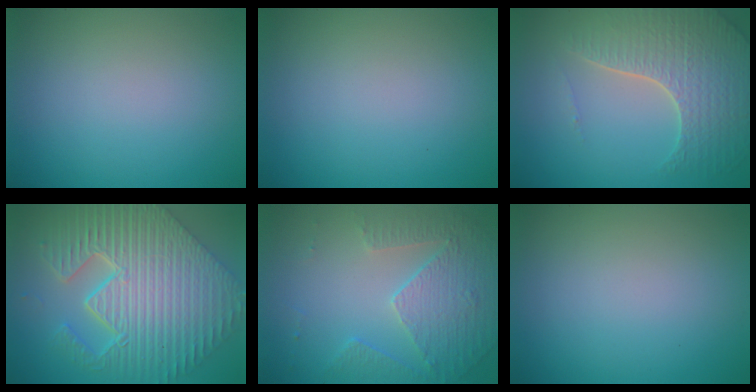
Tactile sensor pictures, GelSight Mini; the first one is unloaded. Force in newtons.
{"total": 0.0}
{"total": 5.8, "press": 4.7, "slide": 3.3}
{"total": 11.1, "press": 8.1, "slide": 7.6}
{"total": 5.2, "press": 3.6, "slide": 3.7}
{"total": 0.0}